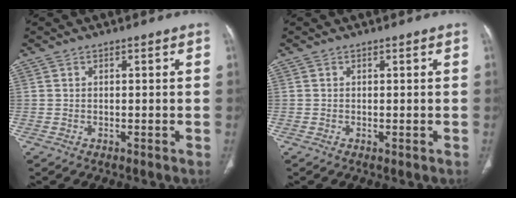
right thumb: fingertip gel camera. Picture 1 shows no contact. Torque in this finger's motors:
{"motor_torque": [0.21, -0.25, 0.12, -0.61, 0.03]}